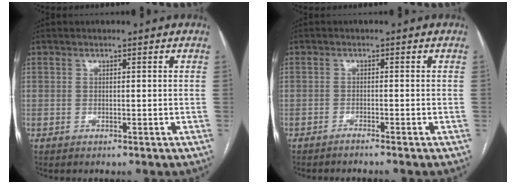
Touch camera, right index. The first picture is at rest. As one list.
[{"total": 1.5, "force": [-1.3, -0.5, 0.6], "torque": [-0.007, 0.004, -0.018]}]